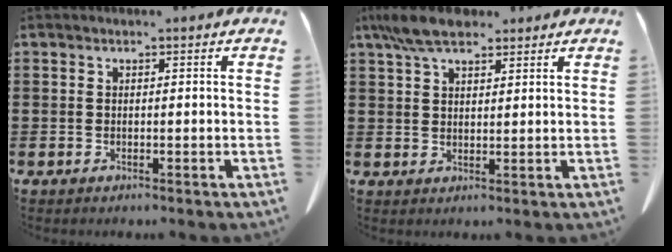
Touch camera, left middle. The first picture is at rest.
{"total": 6.7, "force": [5.0, 2.2, 3.9], "torque": [-0.091, -0.001, 0.094]}